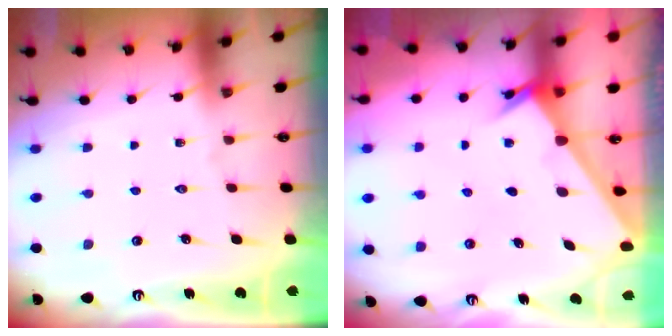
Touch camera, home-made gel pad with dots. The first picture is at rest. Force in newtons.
{"total": 2.4, "press": 2.3, "slide": 0.2}